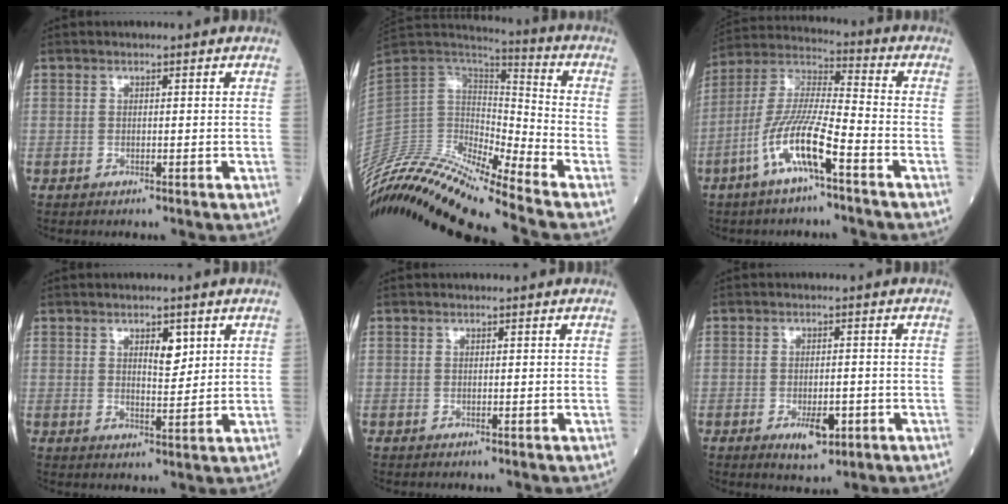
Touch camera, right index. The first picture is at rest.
{"total": 22.2, "force": [-20.1, -0.1, 9.6], "torque": [-0.198, 0.015, -0.365]}
{"total": 11.8, "force": [-5.6, 1.3, 10.4], "torque": [-0.215, 0.001, -0.113]}
{"total": 3.7, "force": [1.7, 1.4, 2.9], "torque": [-0.046, -0.002, 0.028]}
{"total": 0.0}
{"total": 4.6, "force": [-2.0, 1.8, 3.7], "torque": [-0.056, -0.002, -0.022]}